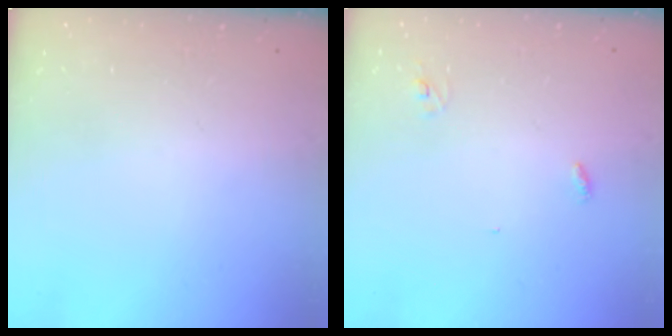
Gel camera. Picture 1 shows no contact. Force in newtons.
{"total": 2.8, "press": 2.8, "slide": 0.3}